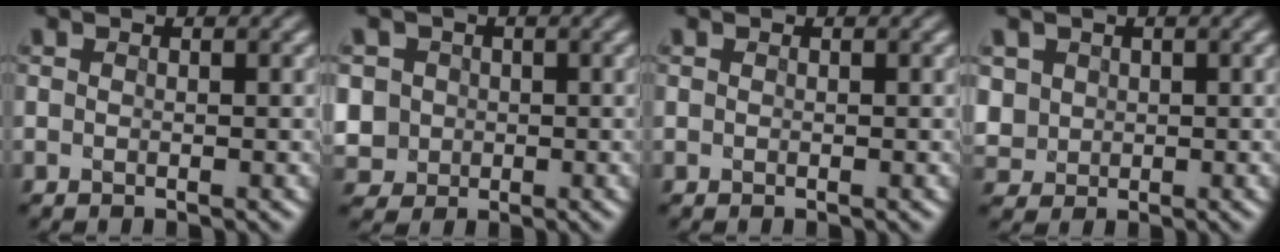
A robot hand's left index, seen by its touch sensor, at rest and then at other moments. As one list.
[{"total": 7.7, "force": [-0.9, 7.5, 1.8], "torque": [-0.050, 0.010, -0.034]}, {"total": 0.0}, {"total": 3.1, "force": [1.2, 2.8, 0.5], "torque": [-0.007, 0.019, 0.022]}]